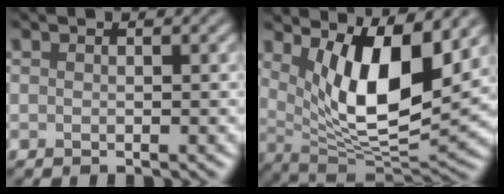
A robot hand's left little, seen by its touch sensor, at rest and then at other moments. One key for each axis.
{"total": 9.4, "fx": 3.4, "fy": 3.3, "fz": 8.2, "tx": -0.139, "ty": -0.025, "tz": 0.064}